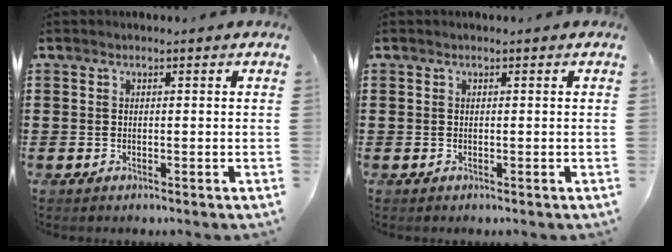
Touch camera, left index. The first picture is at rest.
{"total": 0.0}